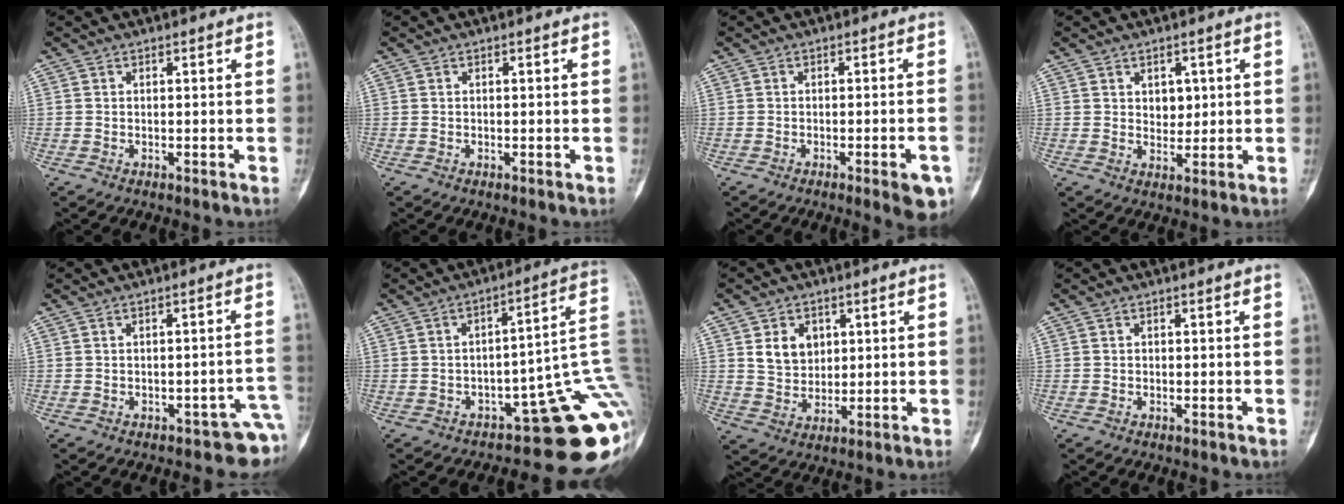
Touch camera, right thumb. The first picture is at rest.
{"total": 0.0}
{"total": 4.8, "force": [-2.3, 1.4, 4.0], "torque": [-0.038, 0.006, -0.022]}
{"total": 3.7, "force": [1.1, 2.7, 2.2], "torque": [-0.011, -0.008, 0.020]}
{"total": 4.9, "force": [-2.7, 2.5, 3.2], "torque": [-0.013, 0.032, -0.030]}
{"total": 16.6, "force": [-6.2, 6.5, 14.0], "torque": [-0.082, 0.087, -0.072]}
{"total": 7.0, "force": [2.3, 5.5, 3.7], "torque": [-0.034, -0.014, 0.048]}
{"total": 0.0}